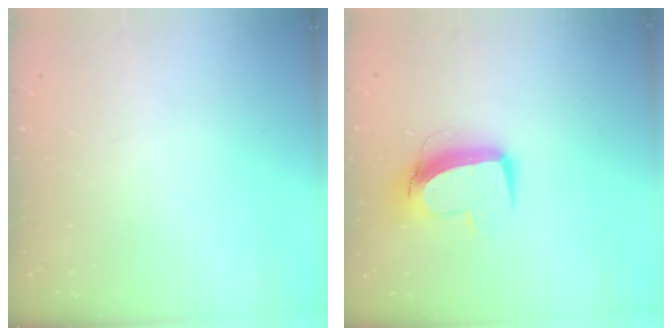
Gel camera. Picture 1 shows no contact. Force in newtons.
{"total": 11.8, "press": 11.7, "slide": 1.2}